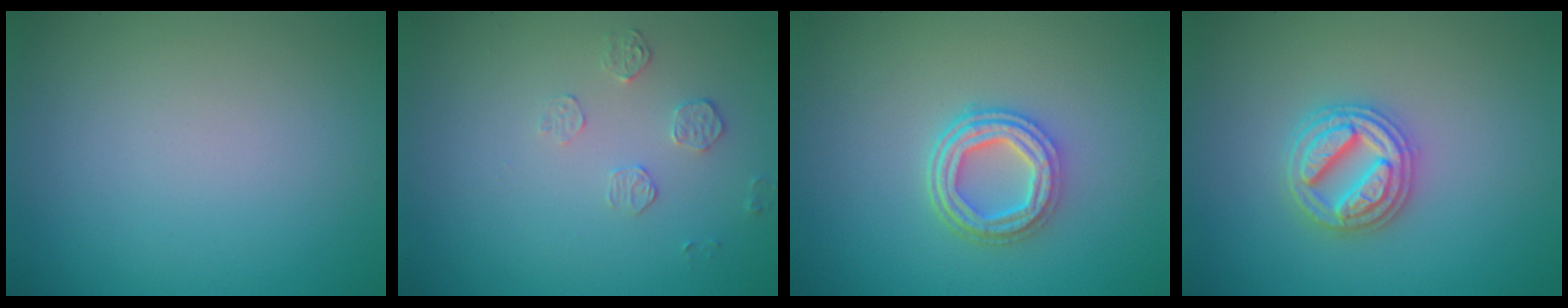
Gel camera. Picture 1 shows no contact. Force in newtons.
{"total": 1.5, "press": 0.8, "slide": 1.3}
{"total": 4.1, "press": 3.3, "slide": 2.5}
{"total": 4.4, "press": 4.3, "slide": 0.5}